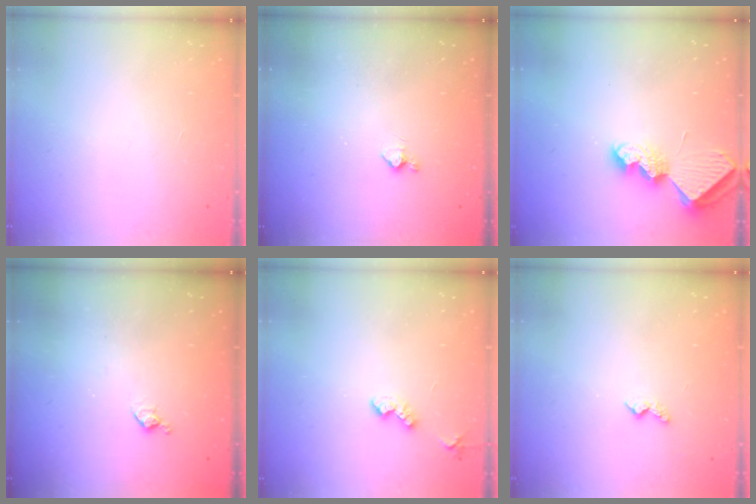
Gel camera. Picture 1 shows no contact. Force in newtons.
{"total": 3.6, "press": 3.5, "slide": 0.6}
{"total": 8.0, "press": 8.0, "slide": 1.0}
{"total": 5.1, "press": 5.0, "slide": 0.7}
{"total": 4.3, "press": 4.3, "slide": 0.7}
{"total": 4.2, "press": 4.1, "slide": 0.6}